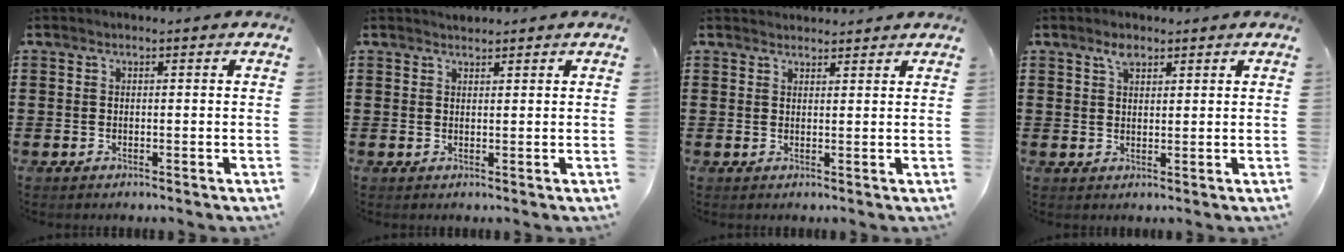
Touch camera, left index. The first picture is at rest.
{"total": 1.1, "force": [1.1, 0.2, 0.1], "torque": [-0.003, 0.000, 0.020]}
{"total": 1.7, "force": [1.7, 0.3, -0.1], "torque": [-0.002, 0.001, 0.034]}
{"total": 2.5, "force": [1.8, 1.1, 1.2], "torque": [-0.021, -0.001, 0.033]}